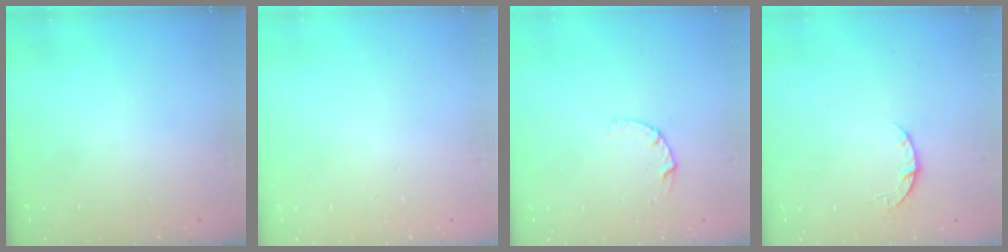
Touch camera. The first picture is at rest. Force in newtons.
{"total": 2.4, "press": 2.4, "slide": 0.2}
{"total": 3.2, "press": 3.2, "slide": 0.4}
{"total": 3.5, "press": 3.4, "slide": 0.4}